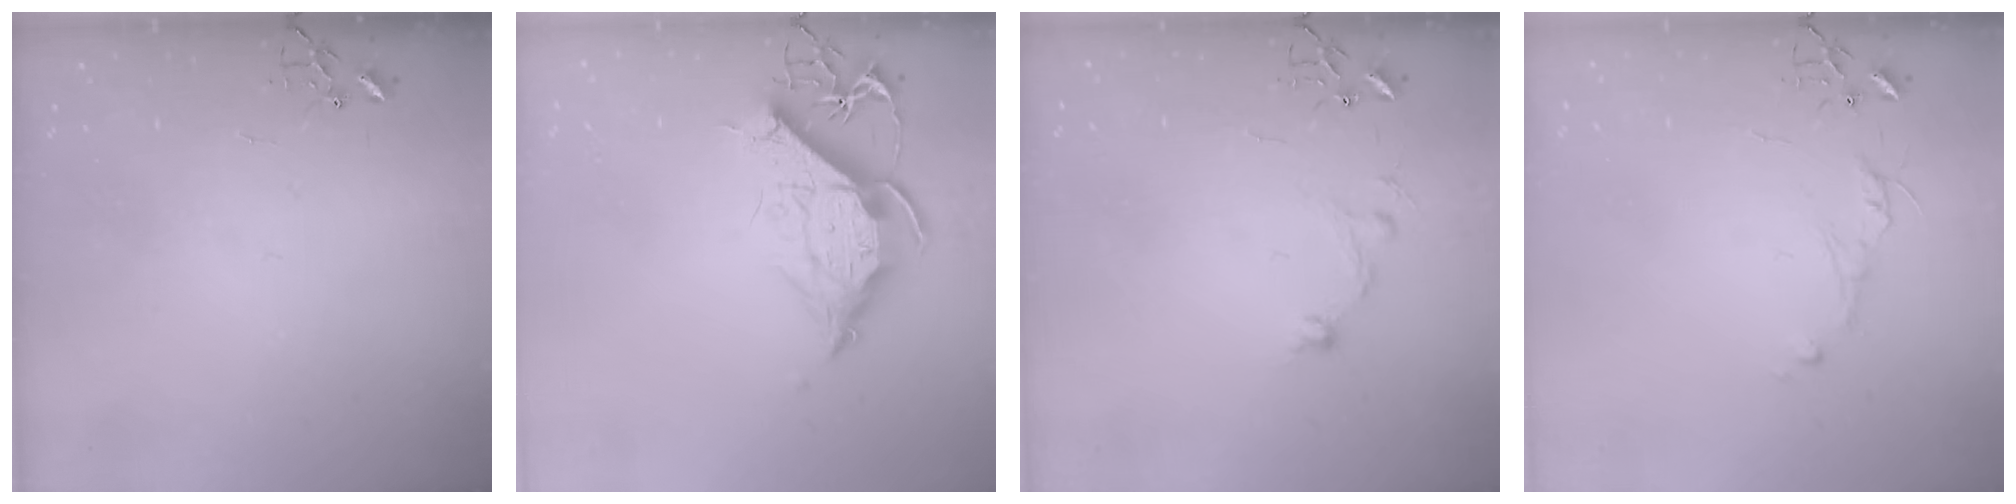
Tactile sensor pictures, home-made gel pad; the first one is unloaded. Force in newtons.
{"total": 13.2, "press": 13.1, "slide": 1.6}
{"total": 9.6, "press": 9.6, "slide": 0.8}
{"total": 5.0, "press": 5.0, "slide": 0.6}